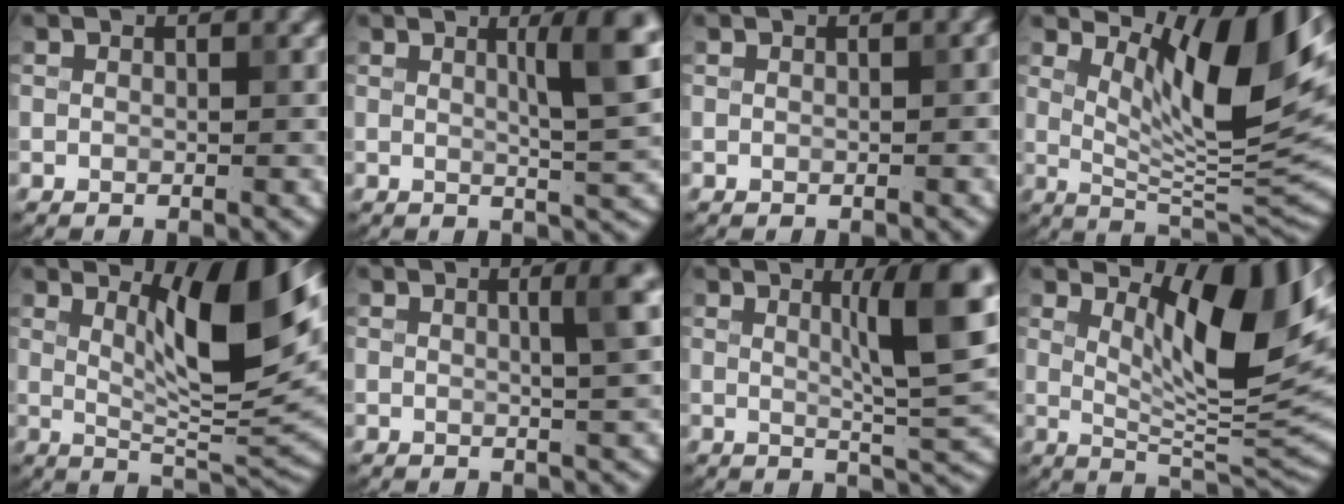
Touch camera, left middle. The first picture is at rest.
{"total": 4.5, "force": [1.6, 0.6, 4.2], "torque": [-0.061, 0.001, 0.027]}
{"total": 0.6, "force": [0.1, 0.4, 0.5], "torque": [-0.006, 0.004, 0.002]}
{"total": 10.6, "force": [5.0, 3.1, 8.9], "torque": [-0.134, -0.008, 0.097]}
{"total": 7.8, "force": [2.8, 1.4, 7.2], "torque": [-0.114, -0.007, 0.055]}
{"total": 2.8, "force": [0.9, 0.2, 2.6], "torque": [-0.034, 0.007, 0.015]}
{"total": 6.8, "force": [2.3, 1.0, 6.3], "torque": [-0.086, -0.001, 0.040]}
{"total": 10.0, "force": [3.8, 3.2, 8.6], "torque": [-0.130, -0.009, 0.075]}